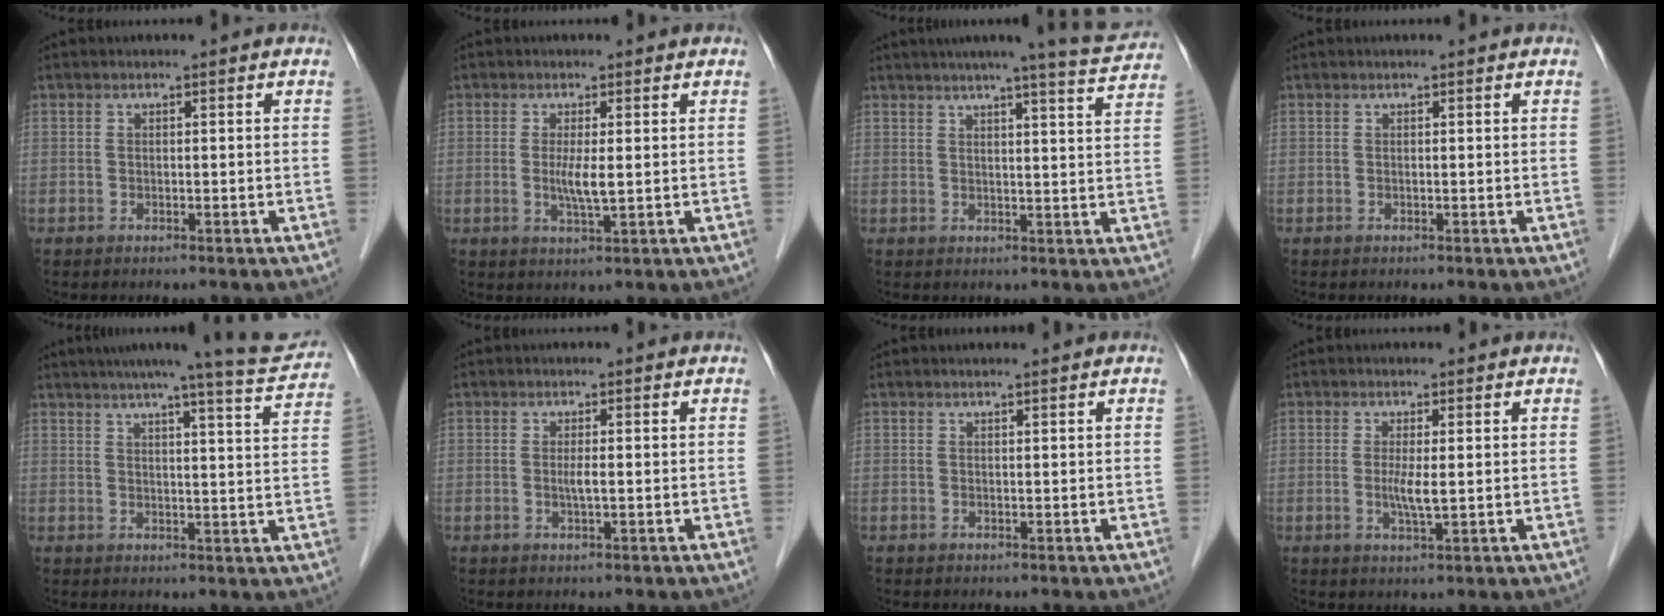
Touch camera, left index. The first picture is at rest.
{"total": 3.3, "force": [0.1, 0.3, 3.3], "torque": [-0.070, -0.007, 0.005]}
{"total": 11.4, "force": [10.2, -0.4, 4.9], "torque": [-0.067, -0.009, 0.110]}
{"total": 0.0}
{"total": 12.7, "force": [11.8, -0.5, 4.8], "torque": [-0.065, -0.024, 0.135]}
{"total": 1.3, "force": [-0.1, -0.1, 1.3], "torque": [-0.032, -0.002, -0.001]}
{"total": 0.7, "force": [0.7, -0.2, 0.2], "torque": [-0.008, 0.001, 0.013]}
{"total": 2.9, "force": [0.1, 0.2, 2.9], "torque": [-0.063, -0.007, 0.003]}